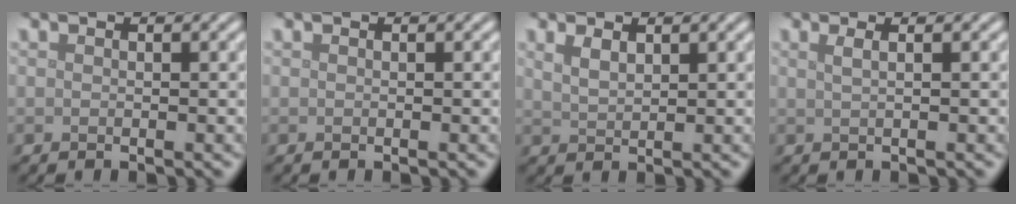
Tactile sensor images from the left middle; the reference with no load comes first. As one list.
[{"total": 0.0}, {"total": 1.7, "force": [1.2, 0.6, 1.0], "torque": [-0.024, -0.001, 0.027]}, {"total": 2.1, "force": [1.0, 1.0, 1.6], "torque": [-0.009, 0.001, -0.006]}]